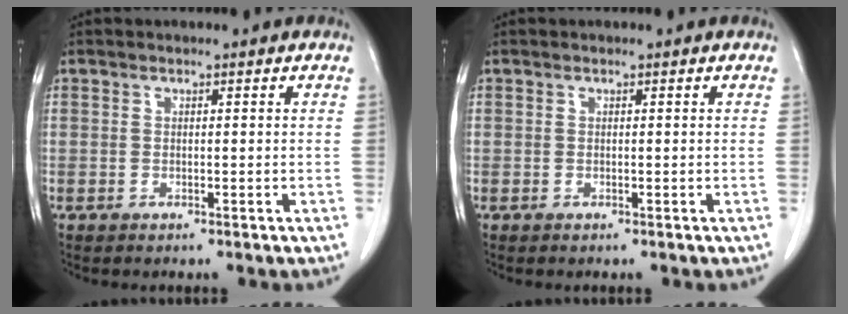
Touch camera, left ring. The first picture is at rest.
{"total": 0.0}